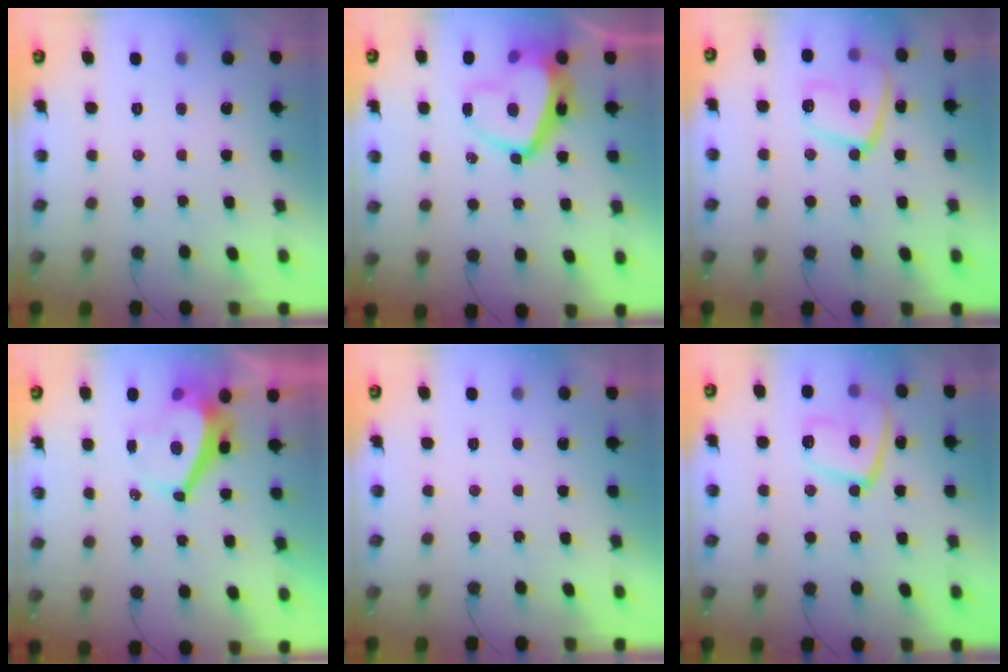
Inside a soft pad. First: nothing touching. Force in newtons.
{"total": 12.2, "press": 12.2, "slide": 1.0}
{"total": 12.7, "press": 12.7, "slide": 1.3}
{"total": 6.3, "press": 6.3, "slide": 0.7}
{"total": 0.8, "press": 0.7, "slide": 0.5}
{"total": 12.7, "press": 12.7, "slide": 1.3}